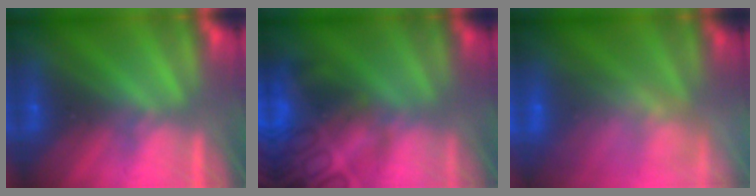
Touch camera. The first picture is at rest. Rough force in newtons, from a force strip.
{"total": 7.6}
{"total": 6.1}